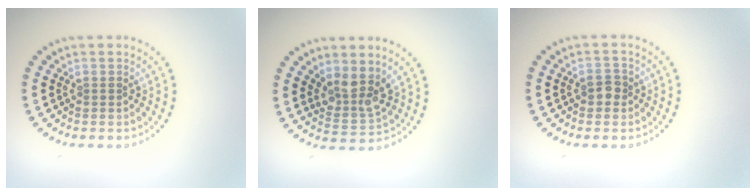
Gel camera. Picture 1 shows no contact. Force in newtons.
{"total": 3.3, "press": 2.7, "slide": 1.9}
{"total": 1.6, "press": 1.5, "slide": 0.5}